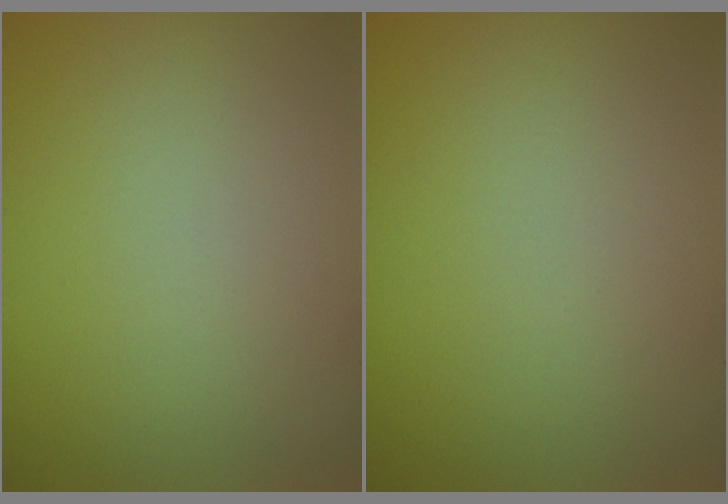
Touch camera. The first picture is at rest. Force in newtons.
{"total": 0.0}